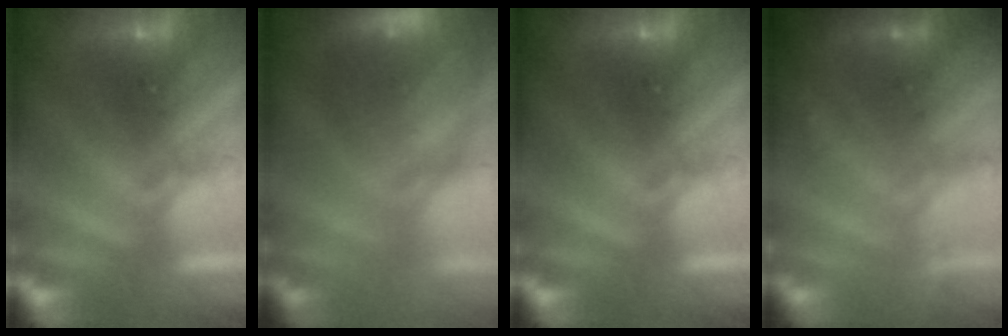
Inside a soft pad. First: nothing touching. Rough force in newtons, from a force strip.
{"total": 7.3}
{"total": 0.0}
{"total": 1.9}